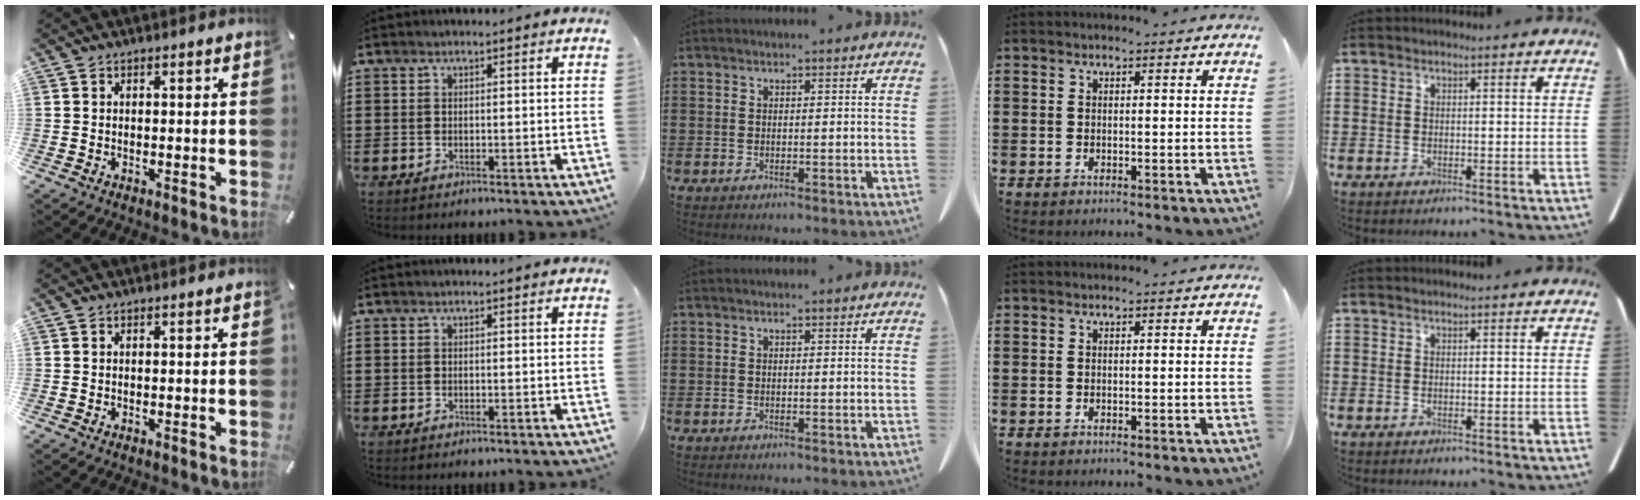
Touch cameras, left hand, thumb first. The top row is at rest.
{}